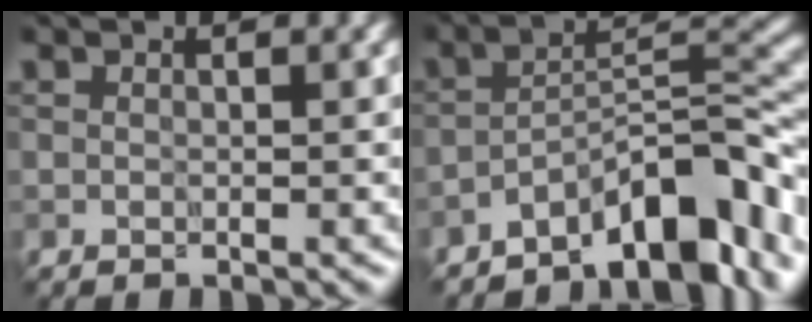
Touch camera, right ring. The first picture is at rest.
{"total": 9.6, "force": [-6.3, 3.1, 6.6], "torque": [-0.082, 0.018, -0.111]}